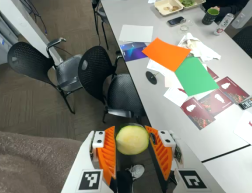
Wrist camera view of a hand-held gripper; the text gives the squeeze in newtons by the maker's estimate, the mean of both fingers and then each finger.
{"total": 12.4, "left": 13.2, "right": 11.6}